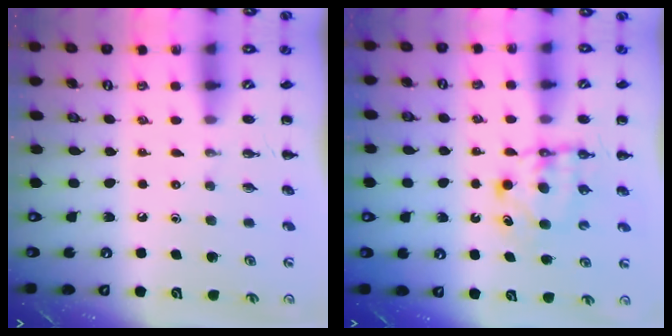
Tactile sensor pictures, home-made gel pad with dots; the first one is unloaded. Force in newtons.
{"total": 6.3, "press": 6.3, "slide": 0.5}